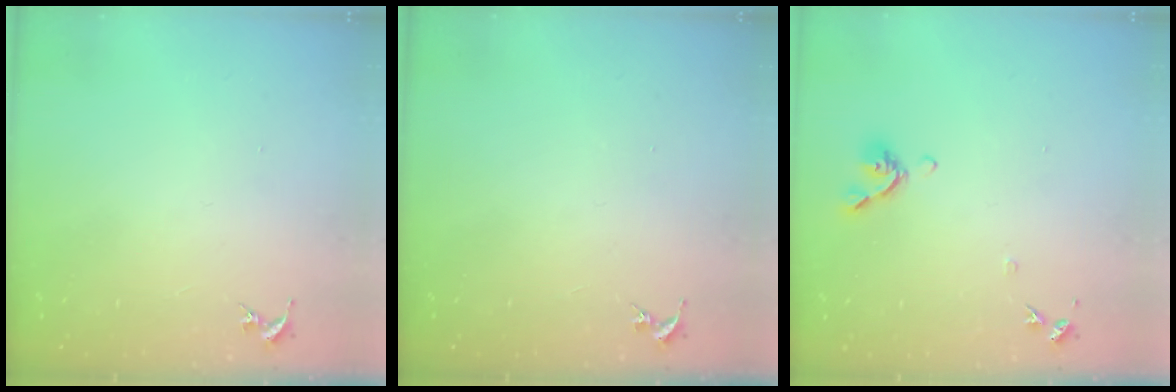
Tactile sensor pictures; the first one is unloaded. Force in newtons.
{"total": 0.0}
{"total": 7.9, "press": 7.8, "slide": 1.5}